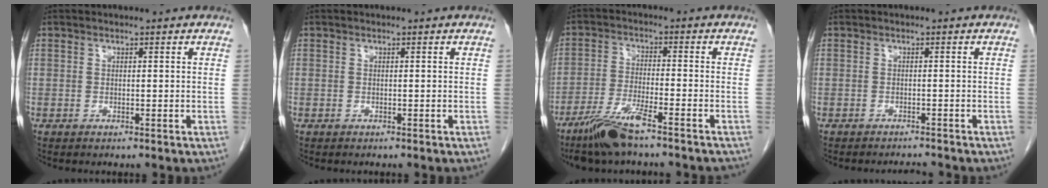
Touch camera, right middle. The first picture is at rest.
{"total": 0.0}
{"total": 9.5, "force": [-7.3, 0.6, 6.0], "torque": [-0.114, -0.022, -0.129]}
{"total": 1.8, "force": [-1.8, -0.3, 0.0], "torque": [-0.002, -0.010, -0.024]}